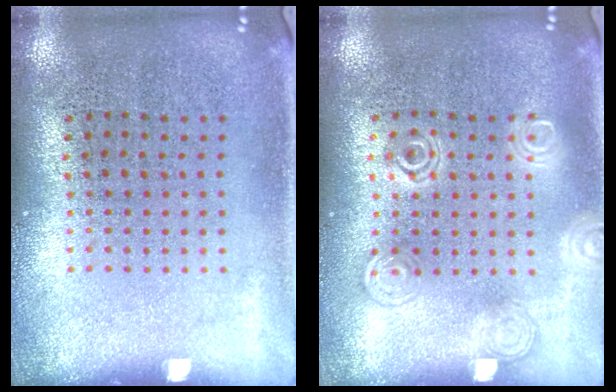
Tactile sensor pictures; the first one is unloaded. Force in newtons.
{"total": 1.2, "press": 1.2, "slide": 0.0}